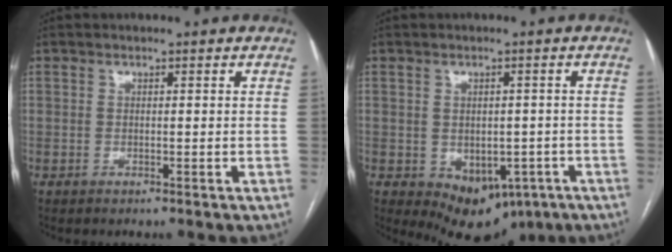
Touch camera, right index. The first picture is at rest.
{"total": 9.0, "force": [-4.0, 6.3, 5.0], "torque": [-0.055, 0.005, -0.040]}